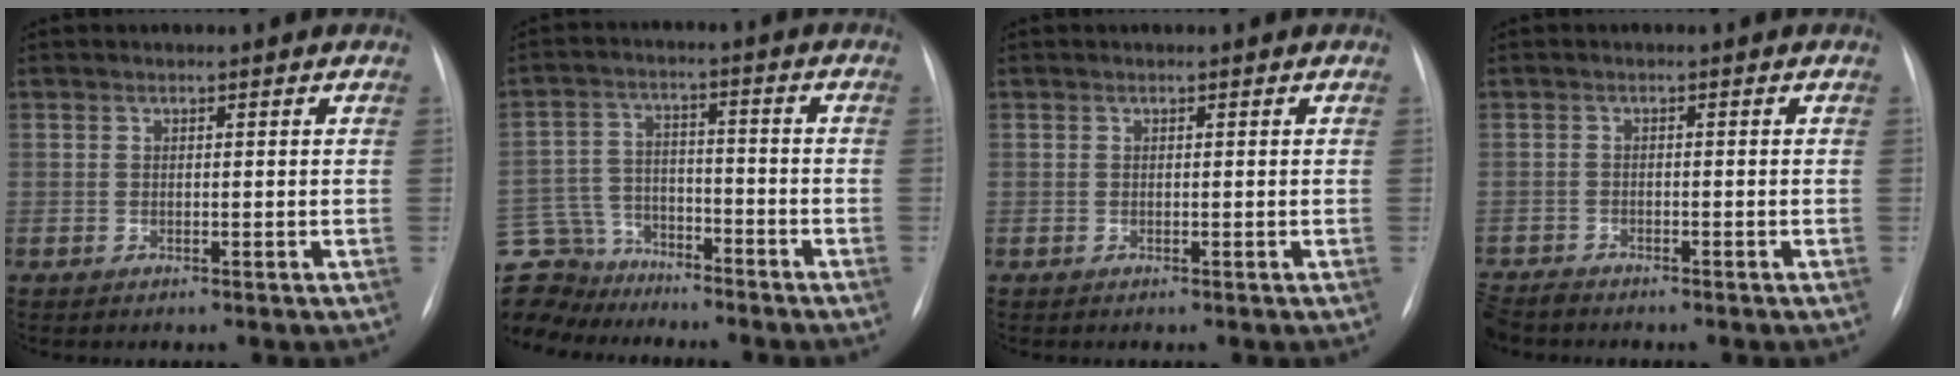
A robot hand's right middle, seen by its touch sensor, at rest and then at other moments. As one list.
[{"total": 14.8, "force": [-12.8, 7.1, 2.5], "torque": [-0.091, 0.026, -0.222]}, {"total": 0.0}, {"total": 4.2, "force": [-3.9, 1.1, 0.9], "torque": [-0.014, -0.013, -0.071]}]